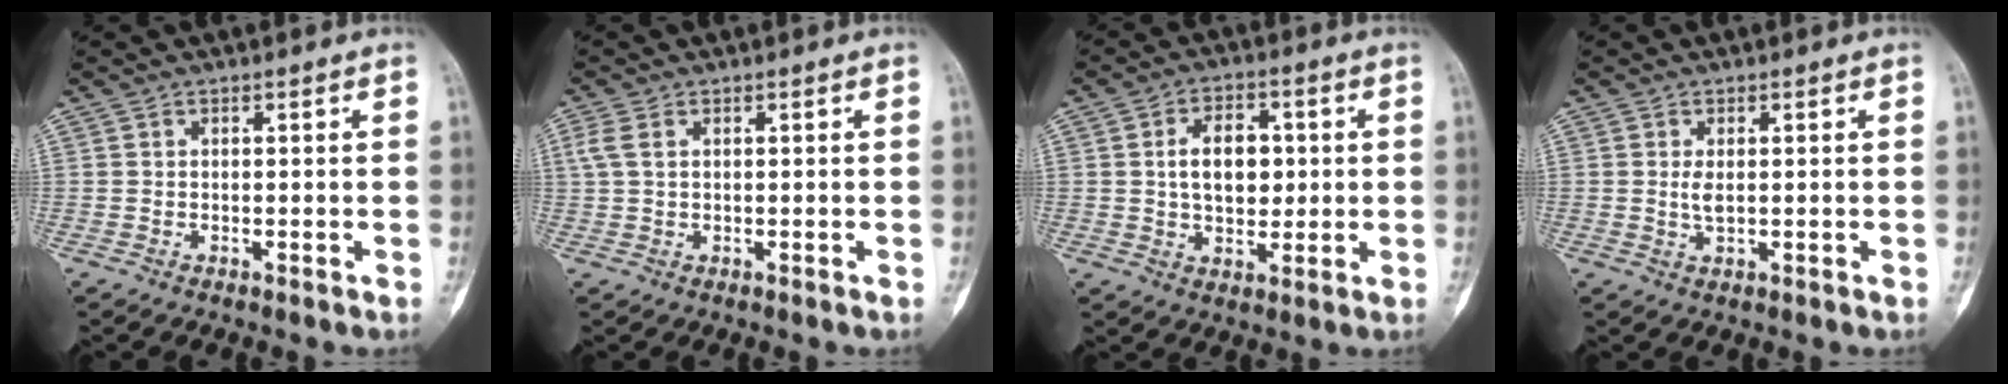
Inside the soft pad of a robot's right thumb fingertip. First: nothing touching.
{"total": 3.2, "force": [1.1, 1.8, 2.4], "torque": [-0.066, 0.009, 0.026]}
{"total": 9.3, "force": [1.1, 5.9, 7.0], "torque": [-0.090, 0.002, 0.020]}
{"total": 2.2, "force": [0.3, 1.0, 1.9], "torque": [-0.038, -0.005, 0.009]}